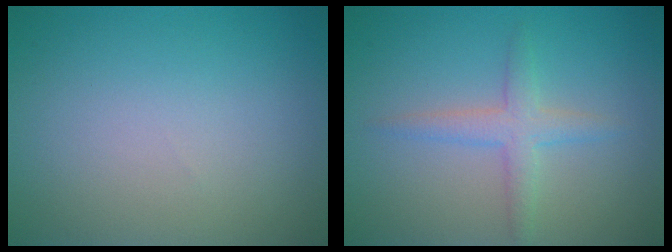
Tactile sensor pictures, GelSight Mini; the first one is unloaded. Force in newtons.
{"total": 2.4, "press": 2.4, "slide": 0.0}